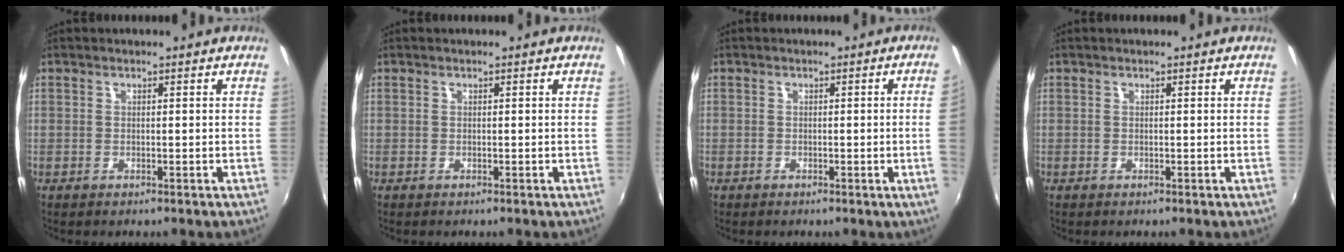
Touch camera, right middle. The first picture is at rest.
{"total": 0.0}
{"total": 2.3, "force": [-0.2, -1.3, 1.9], "torque": [-0.031, -0.011, 0.003]}
{"total": 0.0}